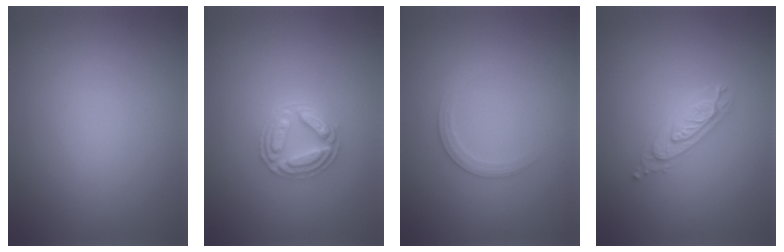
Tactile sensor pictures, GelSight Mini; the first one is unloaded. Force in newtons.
{"total": 3.2, "press": 2.9, "slide": 1.3}
{"total": 1.6, "press": 1.6, "slide": 0.1}
{"total": 2.6, "press": 2.6, "slide": 0.5}